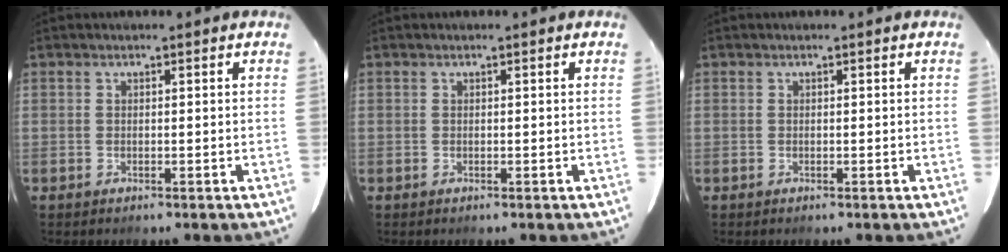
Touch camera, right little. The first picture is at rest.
{"total": 0.0}
{"total": 0.0}